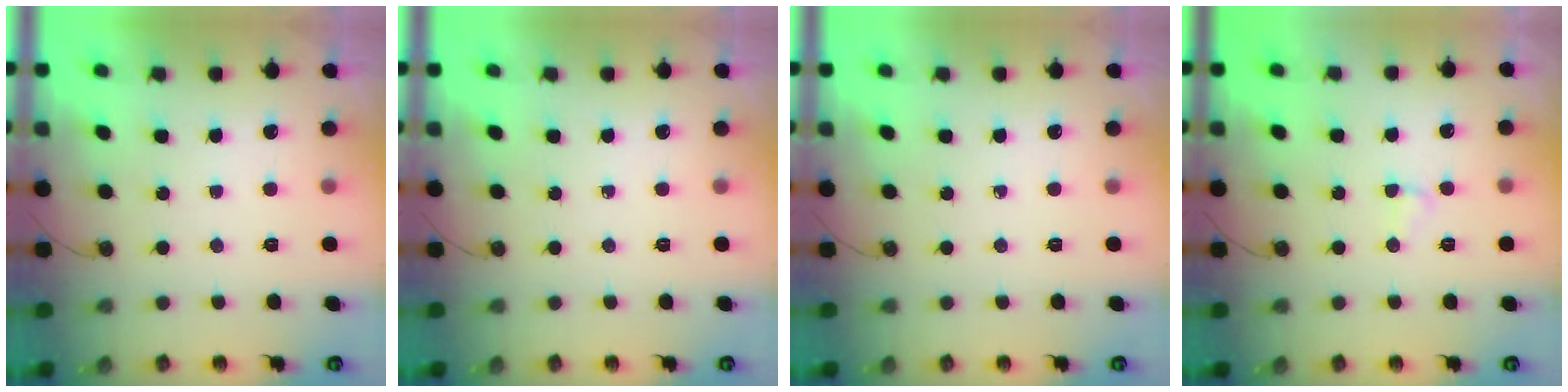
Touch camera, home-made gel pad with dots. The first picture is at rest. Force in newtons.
{"total": 0.0}
{"total": 0.0}
{"total": 2.5, "press": 2.5, "slide": 0.7}